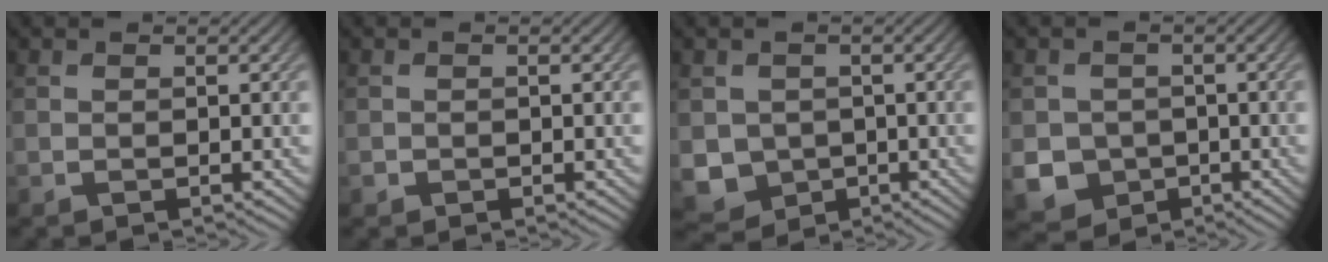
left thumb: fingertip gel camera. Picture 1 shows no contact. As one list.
[{"total": 0.9, "force": [-0.5, 0.7, 0.1], "torque": [-0.001, -0.004, -0.012]}, {"total": 5.0, "force": [-0.8, 4.6, 1.8], "torque": [-0.053, -0.022, -0.022]}, {"total": 6.0, "force": [-1.9, 5.3, 1.9], "torque": [-0.047, -0.015, -0.051]}]